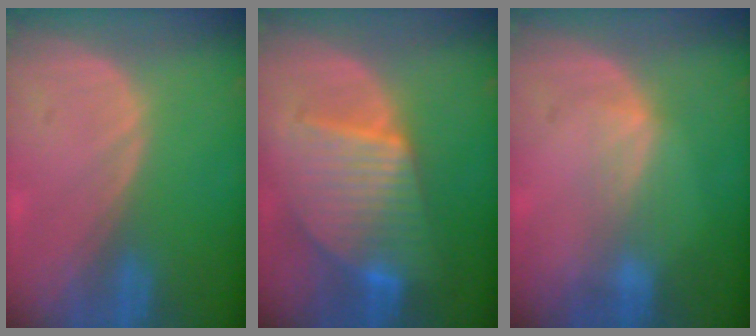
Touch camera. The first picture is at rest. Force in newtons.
{"total": 9.3, "press": 9.3, "slide": 0.6}
{"total": 2.4, "press": 2.4, "slide": 0.4}